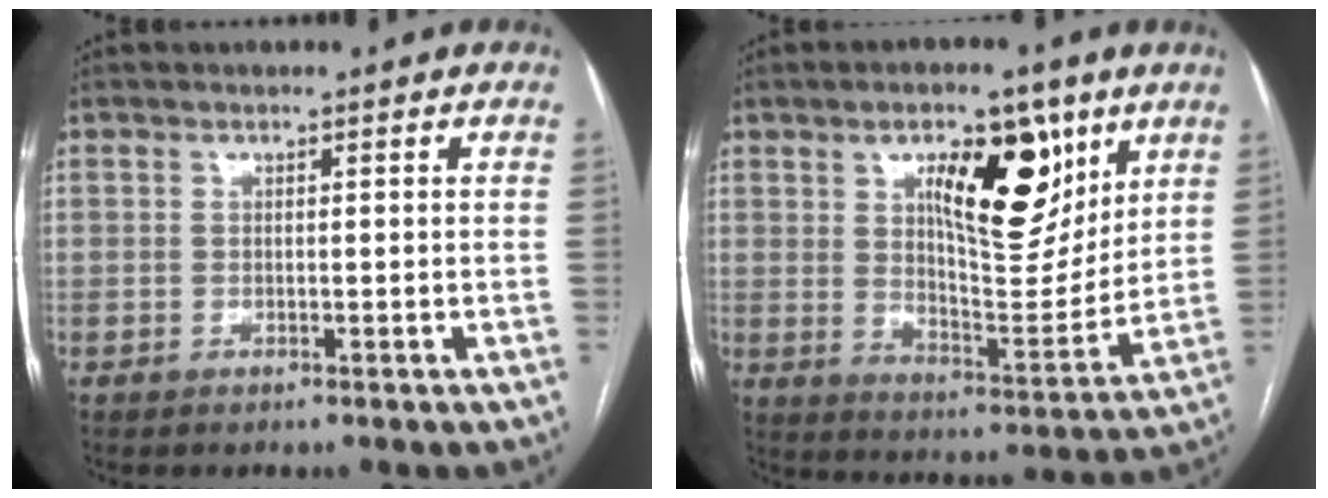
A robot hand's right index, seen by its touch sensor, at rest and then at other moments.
{"total": 14.7, "force": [6.9, 5.3, 11.8], "torque": [-0.175, 0.000, 0.117]}